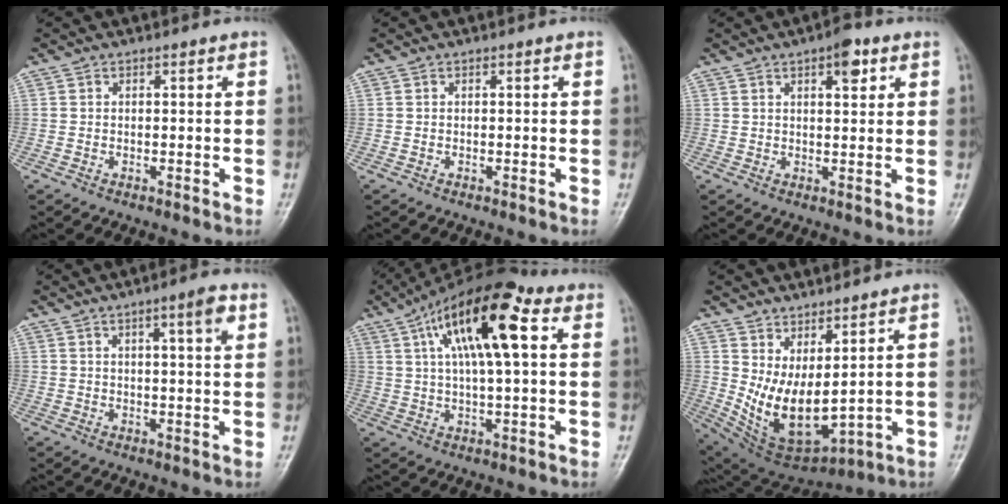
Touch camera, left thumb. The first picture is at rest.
{"total": 0.0}
{"total": 4.6, "force": [2.4, 1.9, 3.5], "torque": [-0.034, -0.006, 0.029]}
{"total": 5.2, "force": [2.6, 0.7, 4.4], "torque": [-0.063, -0.008, 0.038]}
{"total": 16.6, "force": [5.5, 5.5, 14.6], "torque": [-0.241, 0.018, 0.083]}
{"total": 12.3, "force": [3.2, 5.4, 10.6], "torque": [-0.183, -0.048, 0.088]}